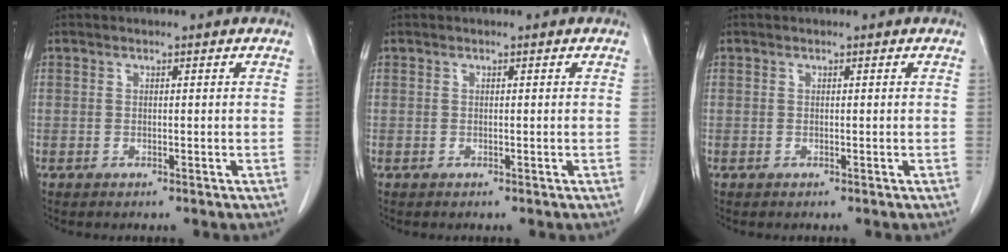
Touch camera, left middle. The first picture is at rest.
{"total": 0.0}
{"total": 0.0}